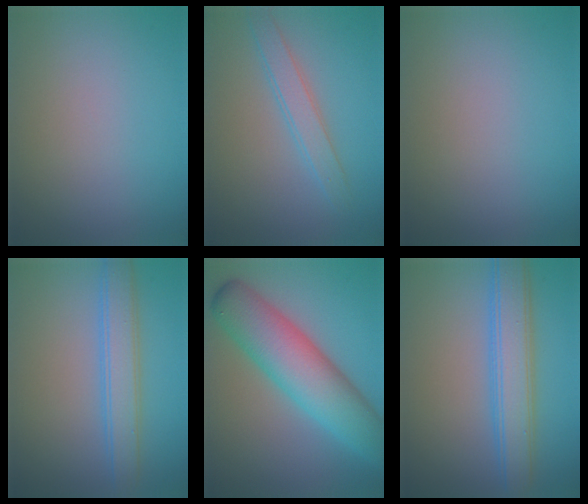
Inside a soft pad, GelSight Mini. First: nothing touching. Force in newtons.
{"total": 2.5, "press": 2.5, "slide": 0.2}
{"total": 0.0}
{"total": 3.8, "press": 3.8, "slide": 0.1}
{"total": 7.7, "press": 7.7, "slide": 0.3}
{"total": 5.4, "press": 5.4, "slide": 0.1}